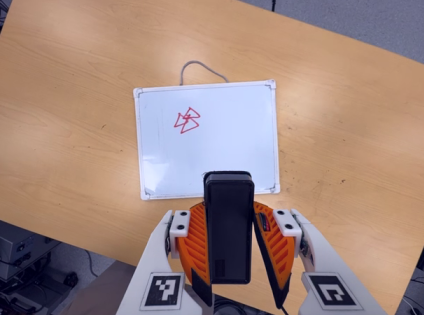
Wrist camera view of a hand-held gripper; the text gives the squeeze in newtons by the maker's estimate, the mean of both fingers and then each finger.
{"total": 5.1, "left": 4.2, "right": 6.1}